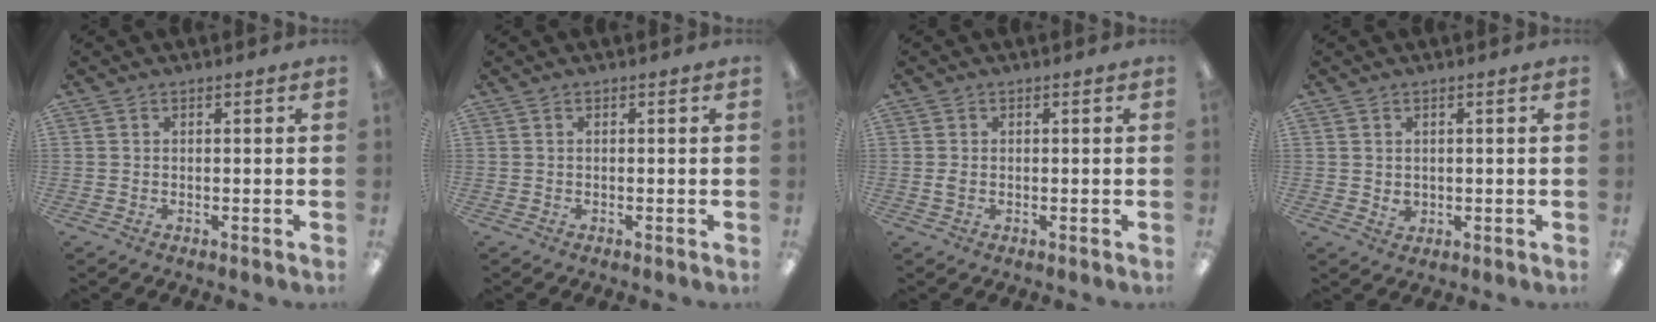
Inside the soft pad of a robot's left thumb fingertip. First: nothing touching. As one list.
[{"total": 0.0}, {"total": 1.4, "force": [-0.1, 1.1, 0.9], "torque": [-0.017, 0.003, -0.002]}, {"total": 2.5, "force": [0.7, 2.1, 1.0], "torque": [-0.012, -0.001, 0.012]}]